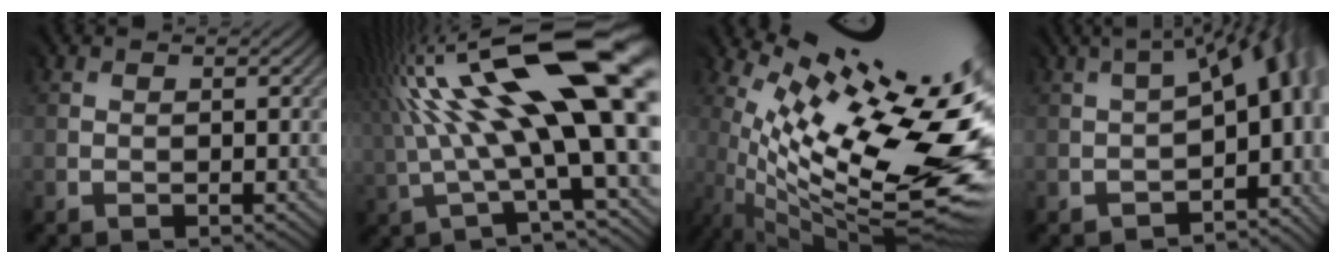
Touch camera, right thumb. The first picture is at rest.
{"total": 17.9, "force": [3.0, 4.5, 17.0], "torque": [-0.290, 0.028, 0.069]}
{"total": 14.8, "force": [1.8, 3.5, 14.2], "torque": [-0.228, 0.000, 0.062]}
{"total": 10.2, "force": [-3.4, 5.1, 8.2], "torque": [-0.091, -0.013, -0.035]}